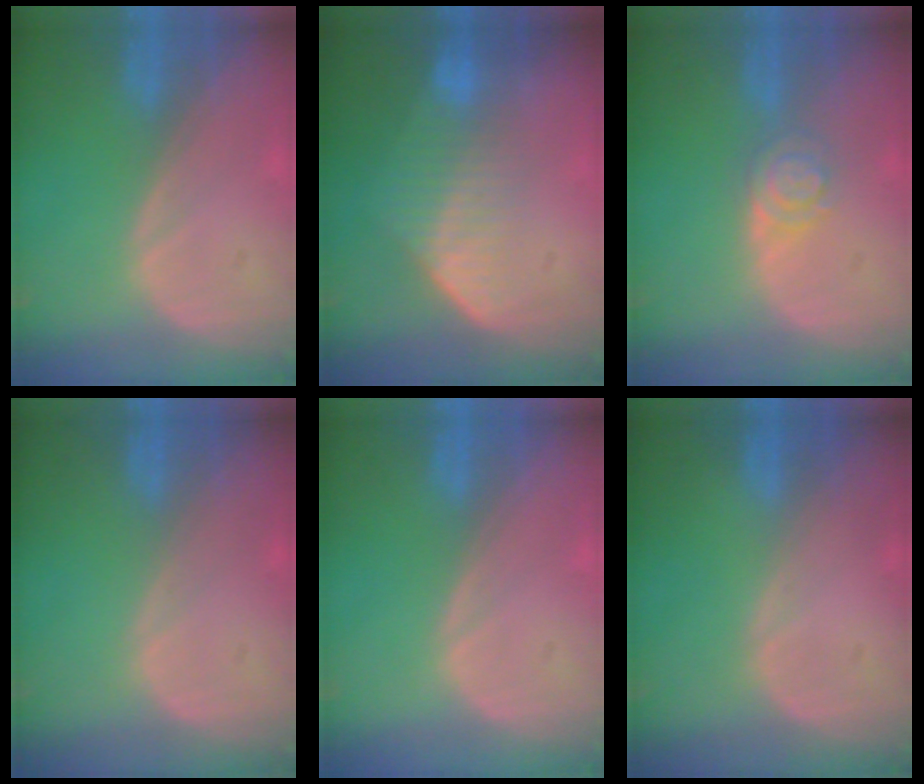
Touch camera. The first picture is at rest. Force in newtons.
{"total": 7.2, "press": 6.2, "slide": 3.7}
{"total": 4.2, "press": 3.8, "slide": 1.7}
{"total": 0.0}
{"total": 0.0}
{"total": 0.0}